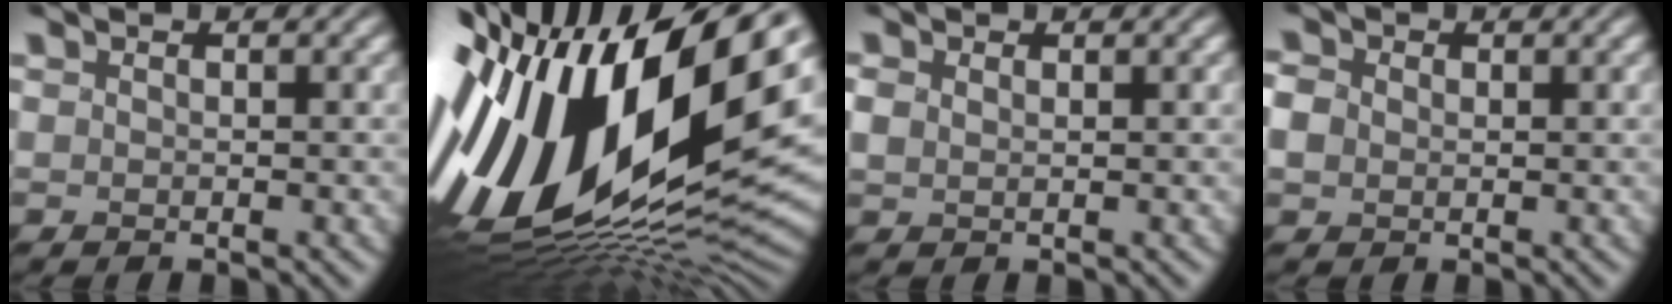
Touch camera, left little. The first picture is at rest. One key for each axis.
{"total": 21.0, "fx": 1.6, "fy": 10.9, "fz": 17.8, "tx": -0.351, "ty": -0.020, "tz": 0.017}
{"total": 1.0, "fx": 0.4, "fy": 0.6, "fz": 0.6, "tx": -0.016, "ty": -0.002, "tz": 0.009}
{"total": 2.0, "fx": -0.1, "fy": 1.8, "fz": 0.9, "tx": -0.026, "ty": 0.001, "tz": -0.006}